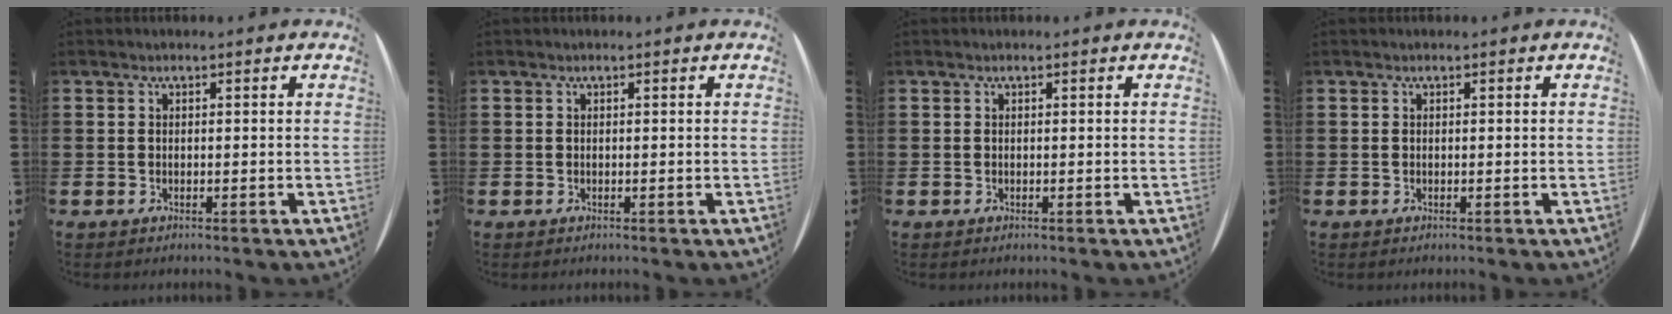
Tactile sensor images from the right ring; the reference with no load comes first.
{"total": 0.0}
{"total": 0.0}
{"total": 0.0}